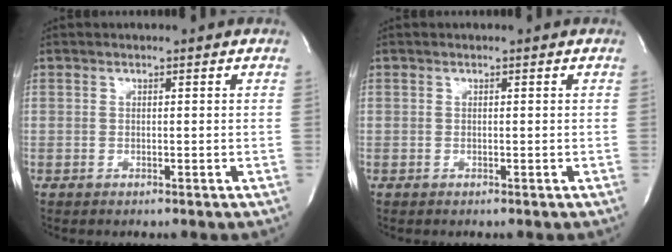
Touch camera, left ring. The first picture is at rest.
{"total": 0.0}